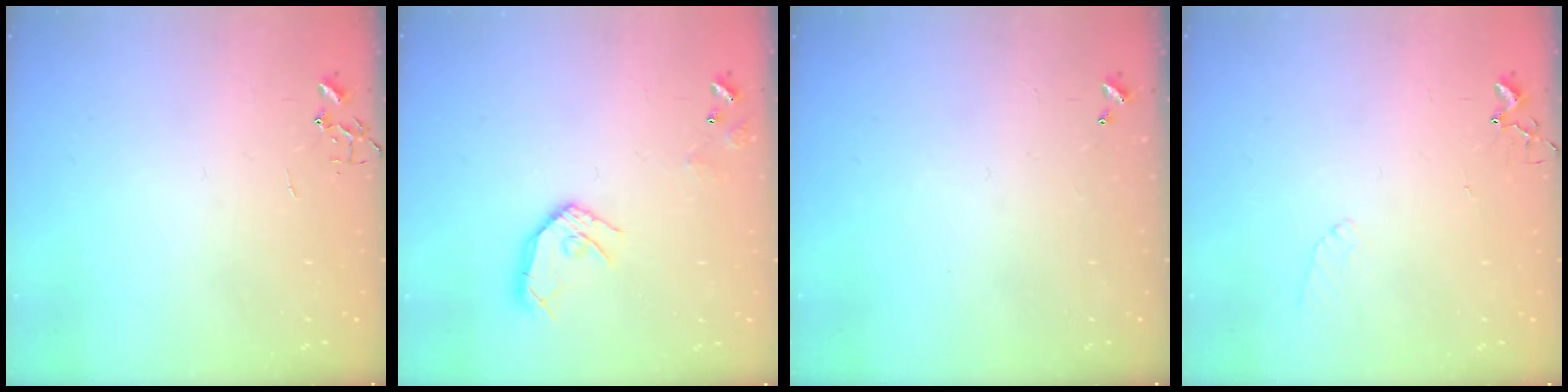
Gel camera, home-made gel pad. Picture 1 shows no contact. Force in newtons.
{"total": 11.7, "press": 11.6, "slide": 1.2}
{"total": 0.0}
{"total": 5.0, "press": 4.9, "slide": 0.7}